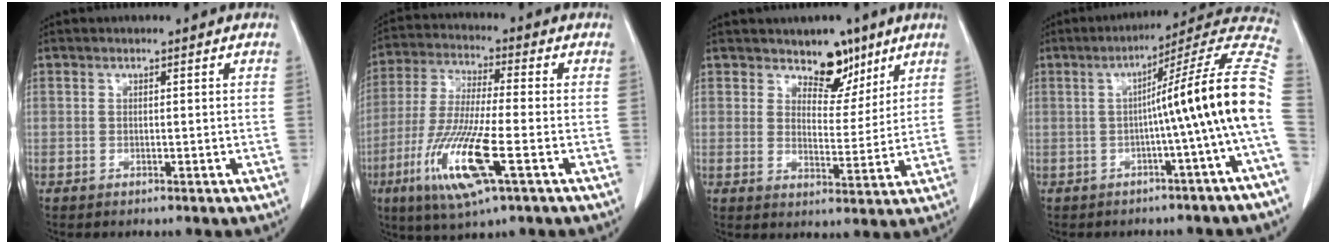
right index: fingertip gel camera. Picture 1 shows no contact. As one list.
[{"total": 13.8, "force": [-5.2, 1.3, 12.7], "torque": [-0.270, -0.025, -0.096]}, {"total": 6.4, "force": [4.7, 3.4, 2.7], "torque": [-0.026, -0.007, 0.076]}, {"total": 15.3, "force": [-1.8, -2.2, 15.0], "torque": [-0.185, 0.033, -0.037]}]